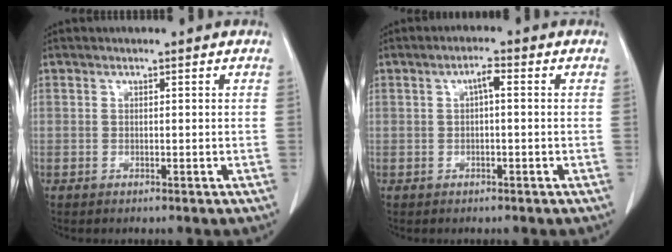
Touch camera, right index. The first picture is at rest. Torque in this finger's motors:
{"motor_torque": [0.28, -0.05, 0.13, 0.04]}